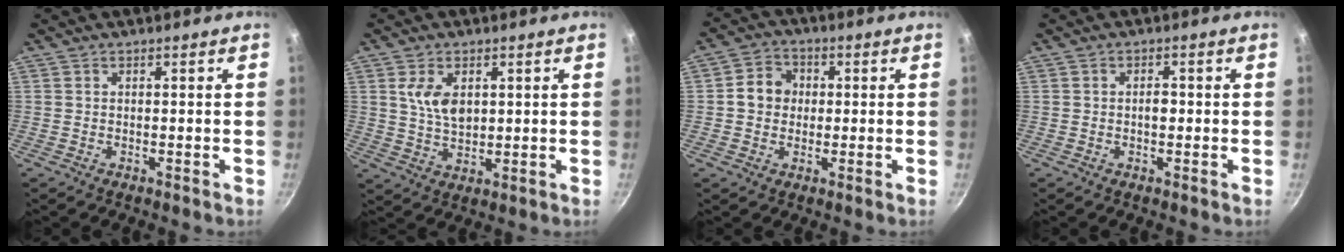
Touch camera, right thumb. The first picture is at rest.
{"total": 6.4, "force": [2.0, 3.8, 4.8], "torque": [-0.077, -0.011, 0.046]}
{"total": 6.3, "force": [0.3, 5.6, 3.0], "torque": [-0.035, 0.015, -0.002]}
{"total": 1.6, "force": [-0.1, 0.9, 1.2], "torque": [-0.012, 0.004, -0.004]}